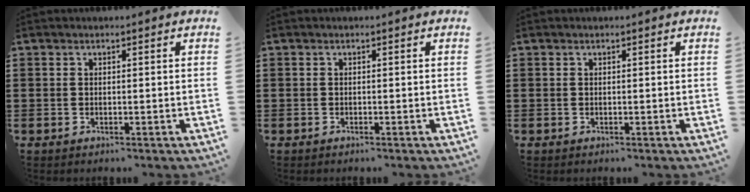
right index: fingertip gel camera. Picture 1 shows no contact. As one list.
[{"total": 0.0}, {"total": 0.0}]